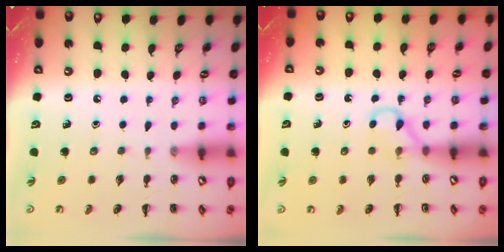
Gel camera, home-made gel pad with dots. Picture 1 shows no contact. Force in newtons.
{"total": 3.9, "press": 3.7, "slide": 1.2}